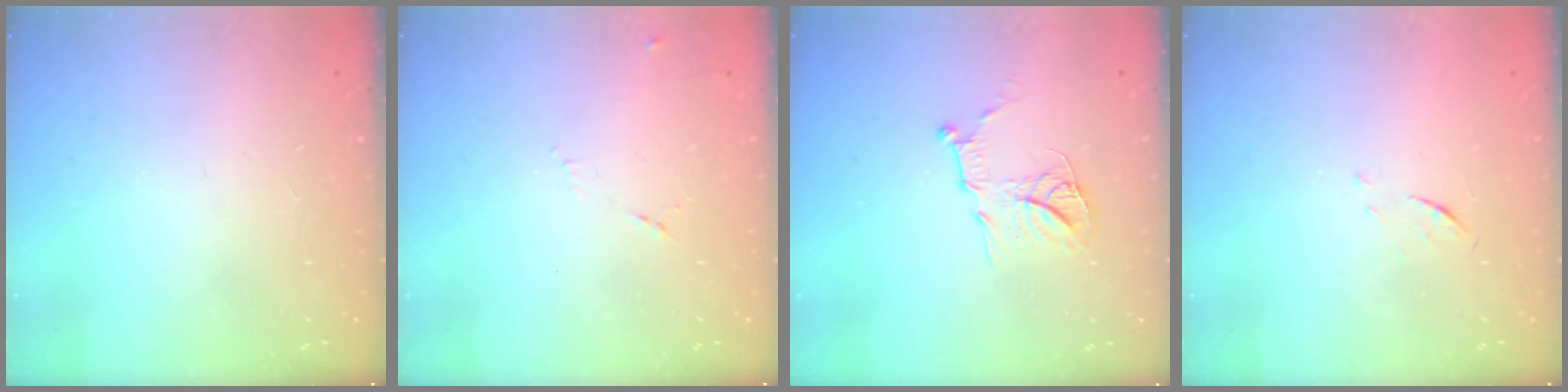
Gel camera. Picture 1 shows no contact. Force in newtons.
{"total": 4.4, "press": 4.3, "slide": 1.0}
{"total": 12.1, "press": 12.1, "slide": 0.9}
{"total": 5.0, "press": 4.9, "slide": 0.4}